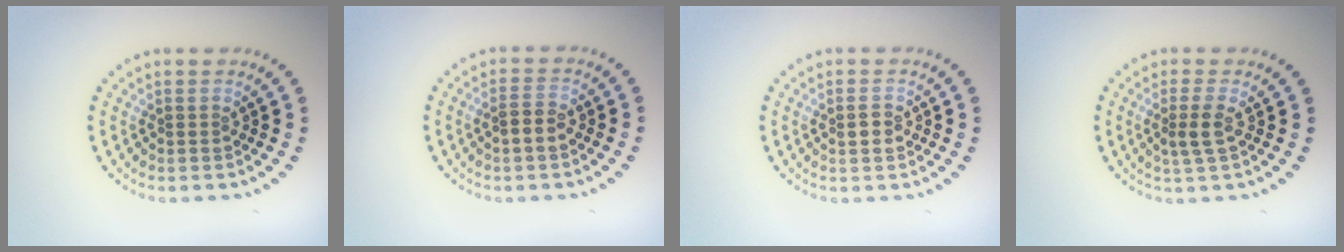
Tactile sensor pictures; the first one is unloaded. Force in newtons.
{"total": 1.7, "press": 1.6, "slide": 0.4}
{"total": 1.4, "press": 1.4, "slide": 0.1}
{"total": 1.6, "press": 1.4, "slide": 0.8}